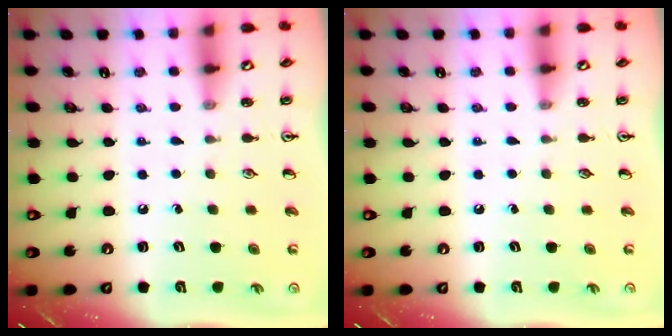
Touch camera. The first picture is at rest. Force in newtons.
{"total": 0.0}